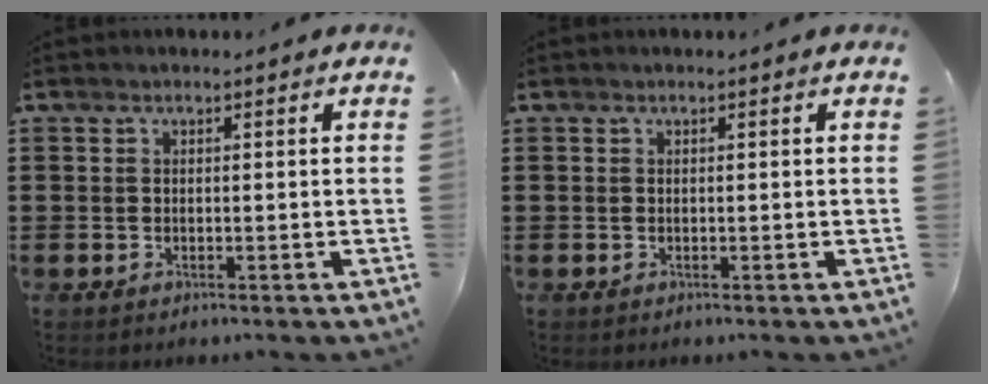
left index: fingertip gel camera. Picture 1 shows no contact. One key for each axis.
{"total": 0.0}